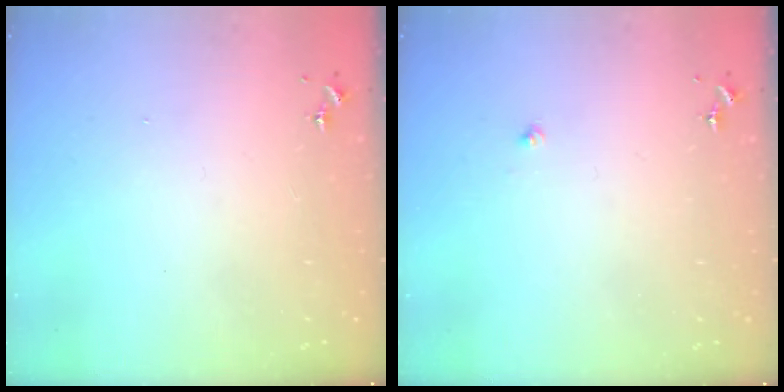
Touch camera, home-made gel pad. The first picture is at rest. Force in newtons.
{"total": 2.0, "press": 2.0, "slide": 0.2}